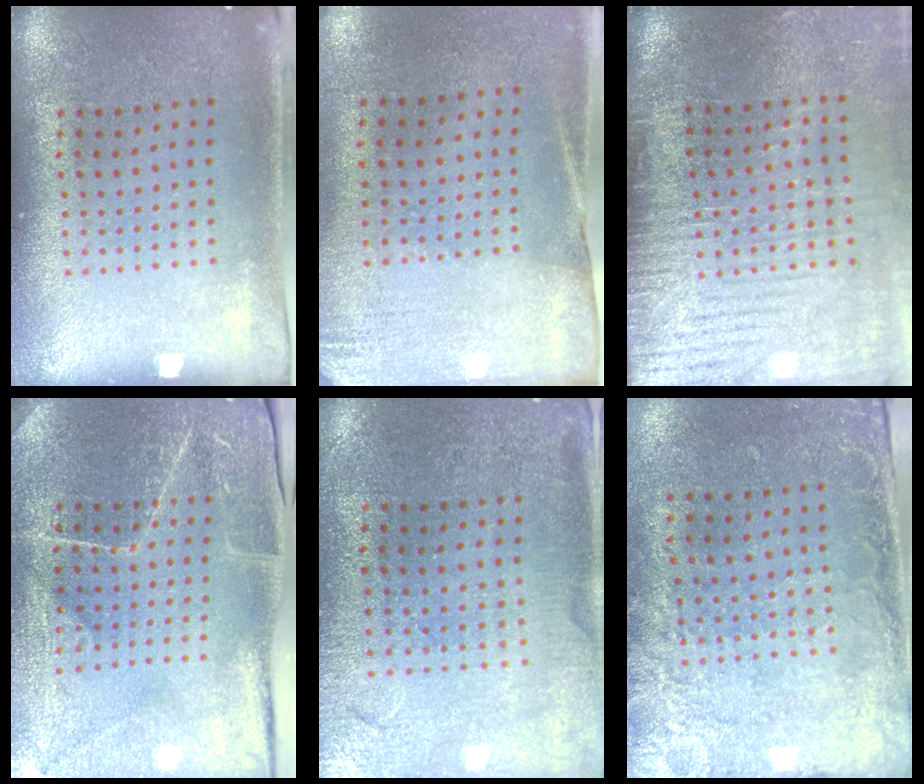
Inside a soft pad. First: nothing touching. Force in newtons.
{"total": 2.6, "press": 2.3, "slide": 1.3}
{"total": 4.3, "press": 3.7, "slide": 2.2}
{"total": 3.8, "press": 3.8, "slide": 0.2}
{"total": 0.7, "press": 0.7, "slide": 0.1}
{"total": 2.7, "press": 2.2, "slide": 1.5}